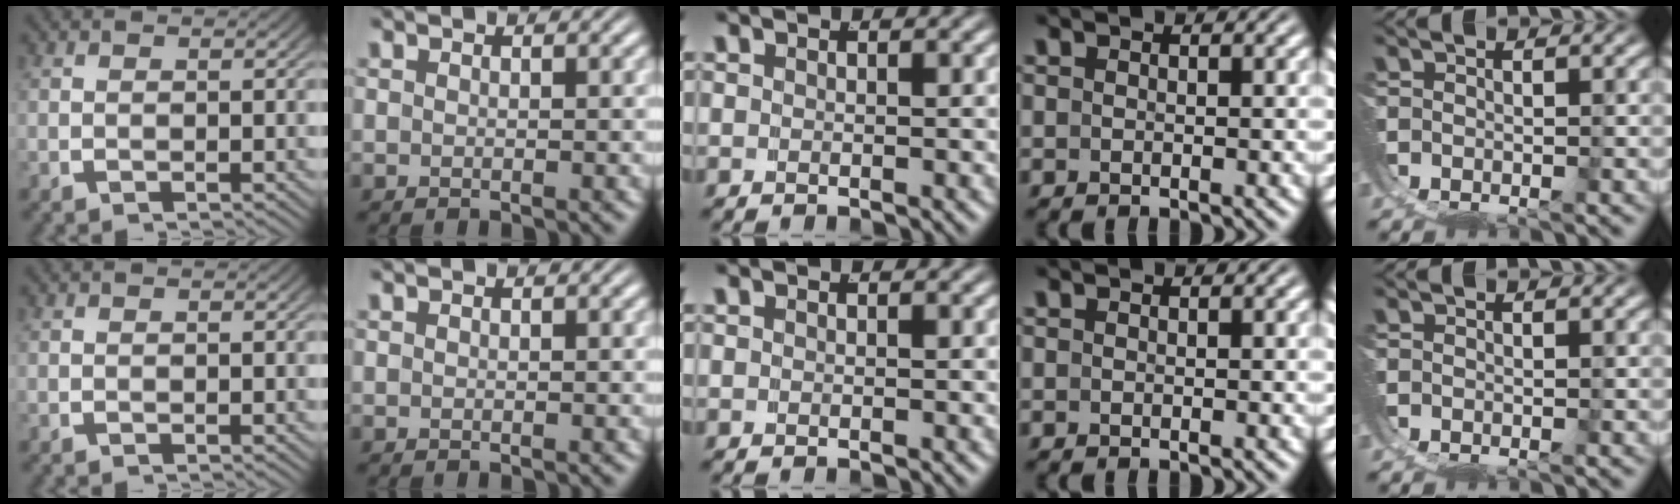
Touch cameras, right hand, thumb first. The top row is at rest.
{}